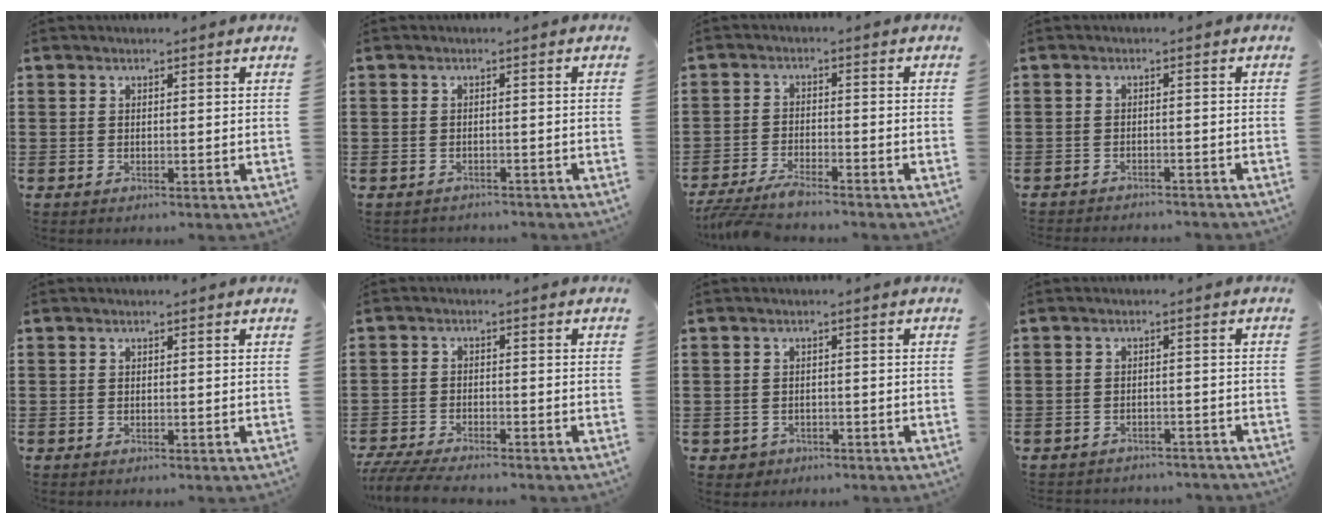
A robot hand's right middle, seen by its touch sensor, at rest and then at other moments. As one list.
[{"total": 1.0, "force": [-1.0, 0.1, 0.0], "torque": [-0.004, 0.001, -0.022]}, {"total": 4.1, "force": [-3.7, 0.1, 1.8], "torque": [-0.053, -0.016, -0.076]}, {"total": 1.6, "force": [-1.6, 0.0, 0.0], "torque": [-0.006, 0.001, -0.034]}, {"total": 0.0}, {"total": 4.6, "force": [-4.5, 0.3, 1.2], "torque": [-0.041, -0.011, -0.094]}, {"total": 1.0, "force": [-0.6, 0.7, 0.1], "torque": [-0.005, 0.002, -0.016]}, {"total": 2.0, "force": [-2.0, 0.3, 0.0], "torque": [-0.007, 0.000, -0.043]}]